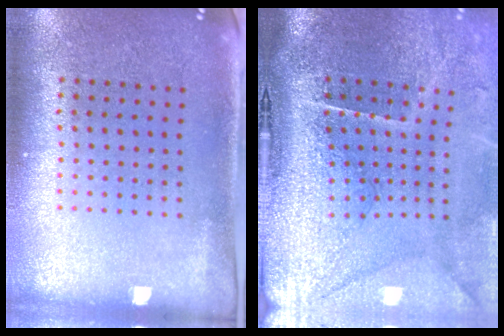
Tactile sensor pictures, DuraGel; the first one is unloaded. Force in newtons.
{"total": 4.8, "press": 3.9, "slide": 2.8}